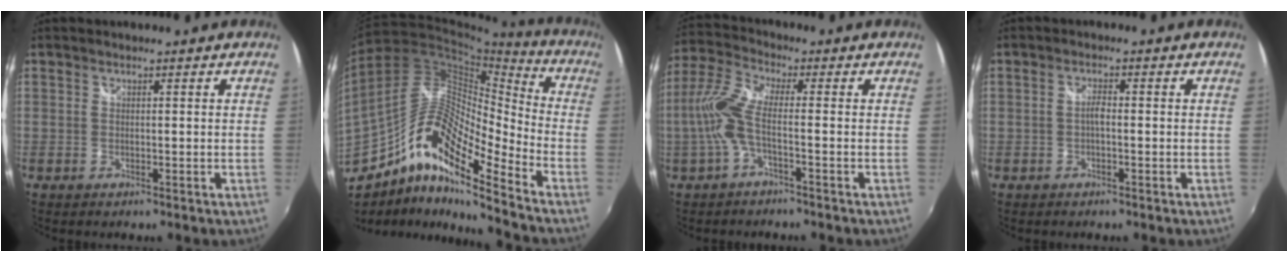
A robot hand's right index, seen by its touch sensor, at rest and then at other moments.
{"total": 16.7, "force": [-9.2, 3.8, 13.4], "torque": [-0.240, 0.006, -0.190]}
{"total": 7.7, "force": [-1.9, 1.3, 7.3], "torque": [-0.175, 0.006, -0.040]}
{"total": 1.6, "force": [-0.5, 0.5, 1.4], "torque": [-0.028, 0.005, -0.011]}